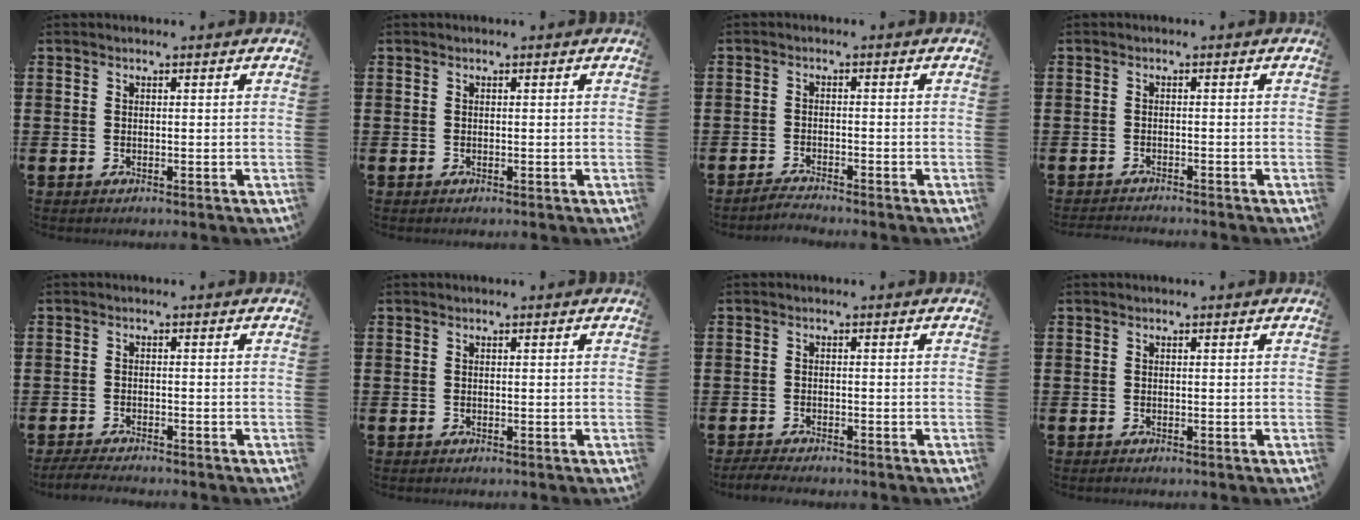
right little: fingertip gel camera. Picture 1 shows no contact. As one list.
[{"total": 0.0}, {"total": 1.6, "force": [-1.6, -0.1, 0.2], "torque": [-0.005, 0.002, -0.032]}, {"total": 1.1, "force": [-1.1, -0.1, 0.0], "torque": [-0.001, 0.000, -0.022]}, {"total": 1.8, "force": [-1.7, 0.1, 0.6], "torque": [-0.010, 0.005, -0.035]}, {"total": 0.0}, {"total": 1.4, "force": [-1.3, 0.2, 0.4], "torque": [-0.009, 0.004, -0.027]}, {"total": 0.0}]